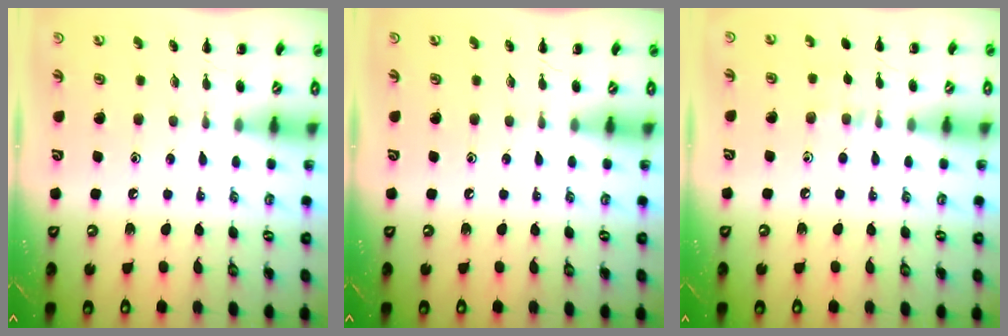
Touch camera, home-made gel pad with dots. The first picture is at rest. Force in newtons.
{"total": 0.0}
{"total": 7.3, "press": 7.0, "slide": 2.0}